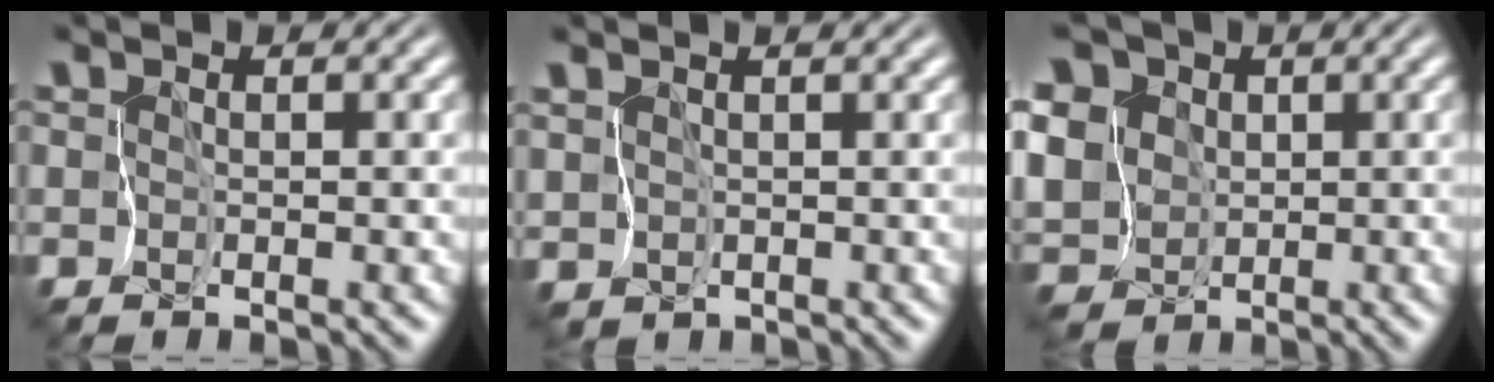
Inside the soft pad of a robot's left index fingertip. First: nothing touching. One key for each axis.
{"total": 0.7, "fx": 0.3, "fy": 0.6, "fz": 0.3, "tx": -0.015, "ty": -0.001, "tz": 0.005}
{"total": 10.6, "fx": 1.0, "fy": 9.2, "fz": 5.1, "tx": -0.135, "ty": 0.020, "tz": -0.015}